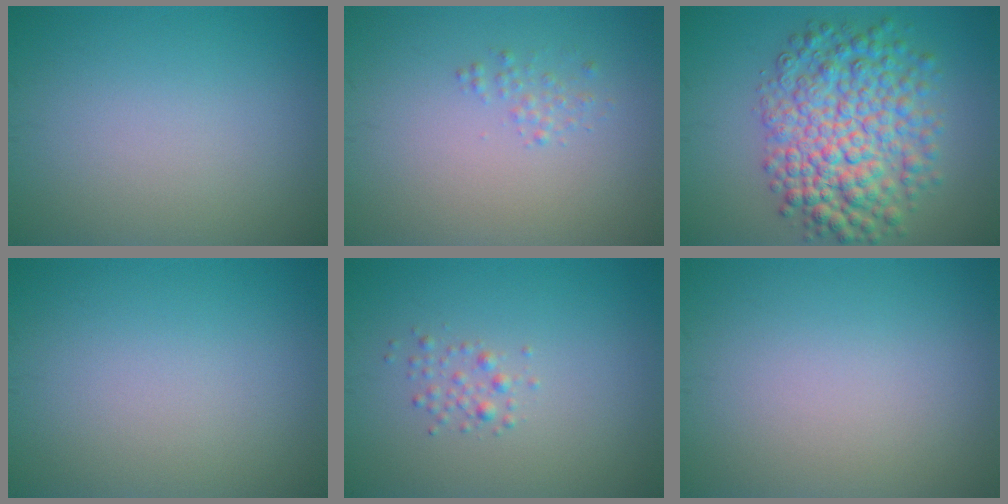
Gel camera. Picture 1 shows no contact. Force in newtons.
{"total": 0.9, "press": 0.9, "slide": 0.0}
{"total": 8.7, "press": 8.7, "slide": 0.2}
{"total": 0.0}
{"total": 1.2, "press": 1.2, "slide": 0.0}
{"total": 0.0}